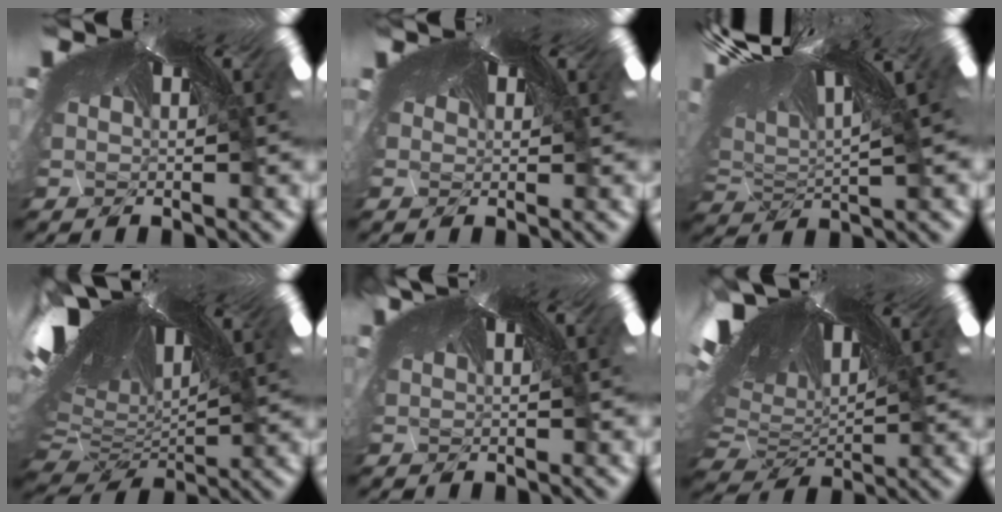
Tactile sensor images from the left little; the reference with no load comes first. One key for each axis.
{"total": 0.6, "fx": 0.5, "fy": 0.1, "fz": 0.3, "tx": -0.003, "ty": -0.001, "tz": 0.006}
{"total": 3.1, "fx": -2.7, "fy": -0.2, "fz": 1.6, "tx": -0.059, "ty": -0.030, "tz": -0.040}
{"total": 3.4, "fx": -3.2, "fy": -0.9, "fz": 0.9, "tx": -0.066, "ty": -0.059, "tz": -0.030}
{"total": 0.6, "fx": 0.1, "fy": -0.6, "fz": 0.1, "tx": -0.004, "ty": -0.009, "tz": 0.013}
{"total": 3.2, "fx": -3.0, "fy": -0.6, "fz": 0.6, "tx": -0.052, "ty": -0.054, "tz": -0.030}